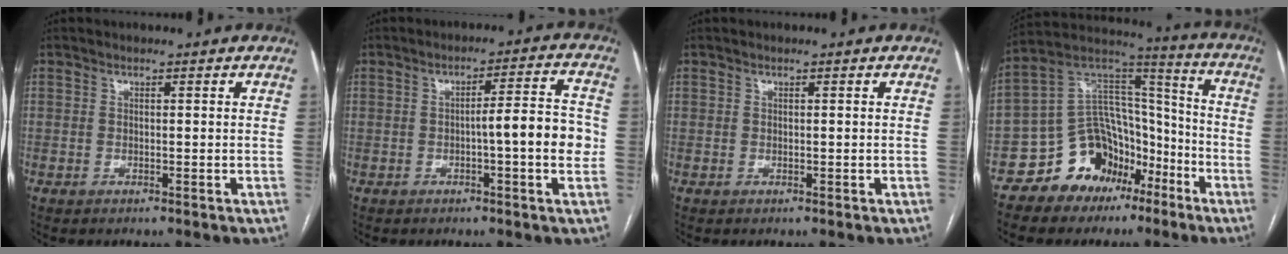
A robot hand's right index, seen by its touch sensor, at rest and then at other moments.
{"total": 7.6, "force": [-1.2, 0.7, 7.5], "torque": [-0.100, 0.019, -0.017]}
{"total": 0.0}
{"total": 14.7, "force": [-8.5, 10.2, 6.4], "torque": [-0.107, 0.073, -0.140]}